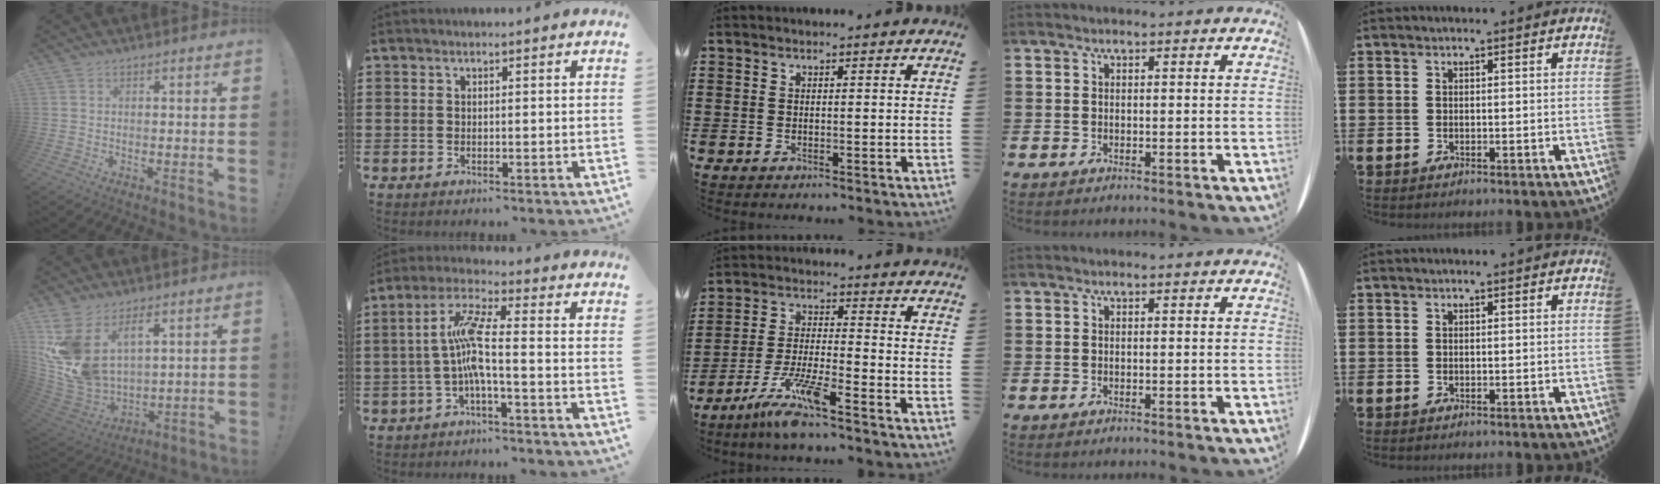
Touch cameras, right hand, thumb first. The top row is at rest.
{"thumb": {"total": 15.3, "force": [6.9, 9.8, 9.6], "torque": [-0.207, -0.050, 0.133]}, "index": {"total": 7.7, "force": [-1.3, 1.1, 7.5], "torque": [-0.164, -0.006, -0.032]}, "middle": {"total": 8.1, "force": [-6.2, 0.3, 5.2], "torque": [-0.115, -0.014, -0.121]}}